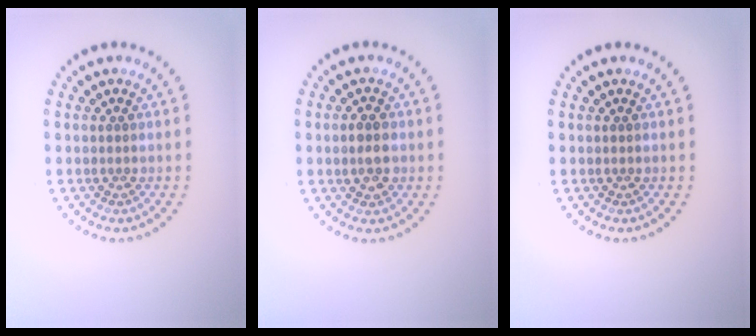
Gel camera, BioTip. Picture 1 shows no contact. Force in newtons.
{"total": 2.3, "press": 2.3, "slide": 0.2}
{"total": 0.0}